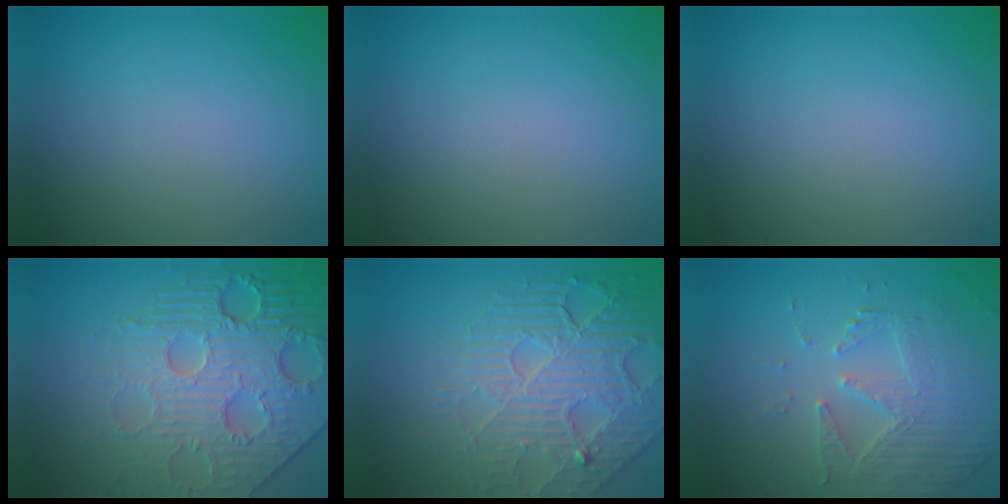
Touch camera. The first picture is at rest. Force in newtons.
{"total": 0.0}
{"total": 0.0}
{"total": 8.0, "press": 6.1, "slide": 5.2}
{"total": 6.7, "press": 5.3, "slide": 4.1}
{"total": 3.9, "press": 3.7, "slide": 1.4}